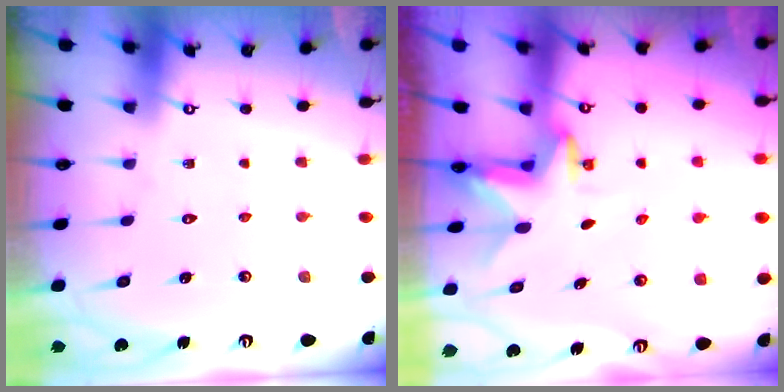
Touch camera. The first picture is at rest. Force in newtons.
{"total": 2.5, "press": 2.4, "slide": 0.5}